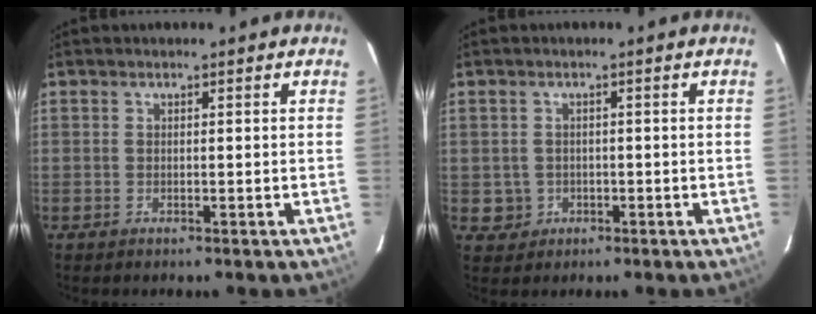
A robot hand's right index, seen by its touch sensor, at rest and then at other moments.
{"total": 3.5, "force": [-0.4, 3.4, 0.2], "torque": [-0.005, 0.013, 0.002]}